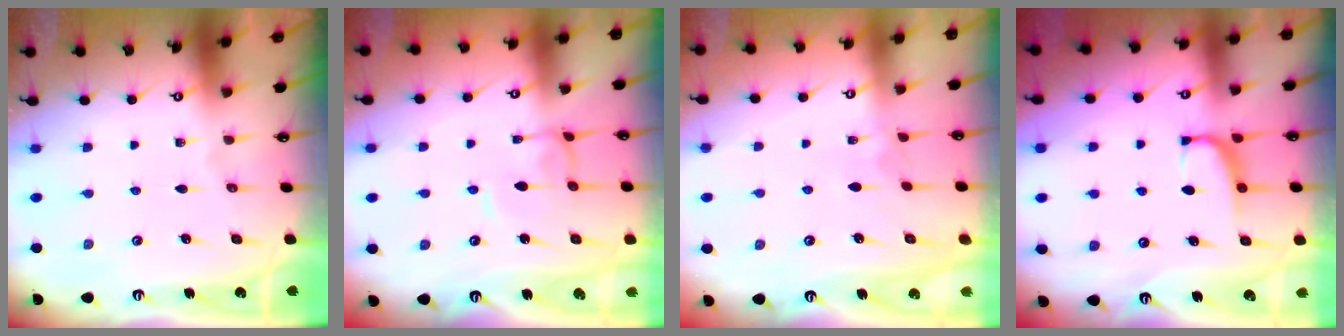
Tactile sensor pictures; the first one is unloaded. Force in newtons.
{"total": 1.4, "press": 1.4, "slide": 0.2}
{"total": 3.8, "press": 3.8, "slide": 0.3}
{"total": 0.7, "press": 0.0, "slide": 0.7}